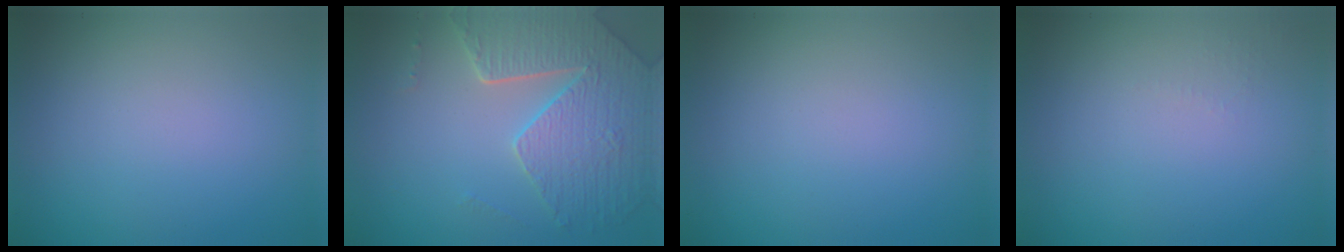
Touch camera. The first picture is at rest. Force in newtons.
{"total": 5.7, "press": 4.8, "slide": 2.9}
{"total": 0.0}
{"total": 0.6, "press": 0.6, "slide": 0.3}